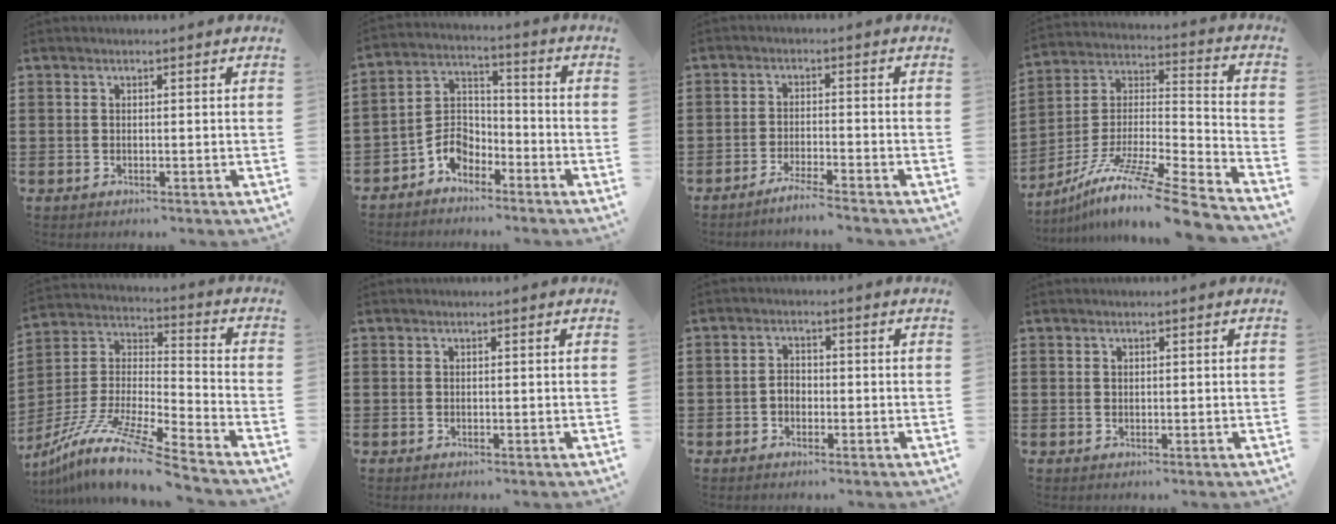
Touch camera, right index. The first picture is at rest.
{"total": 5.7, "force": [-3.8, 3.6, 2.1], "torque": [-0.056, 0.010, -0.079]}
{"total": 2.4, "force": [-2.2, -0.6, 0.8], "torque": [-0.014, -0.002, -0.041]}
{"total": 11.6, "force": [-9.4, -0.1, 6.8], "torque": [-0.116, 0.005, -0.181]}
{"total": 12.1, "force": [-10.2, -0.1, 6.5], "torque": [-0.144, -0.004, -0.207]}
{"total": 0.0}
{"total": 2.2, "force": [-0.6, 1.6, 1.4], "torque": [-0.028, 0.004, -0.014]}
{"total": 0.6, "force": [0.2, 0.5, 0.1], "torque": [-0.004, 0.003, 0.005]}